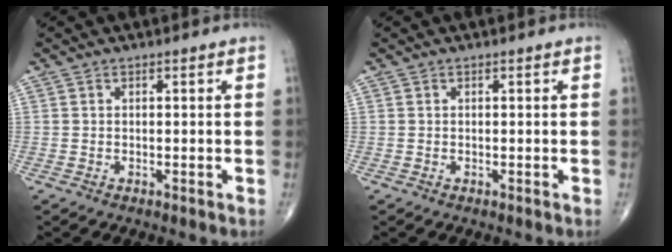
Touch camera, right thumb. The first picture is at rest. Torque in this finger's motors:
{"motor_torque": [0.00, 0.00, 0.03, 0.03, 0.00]}